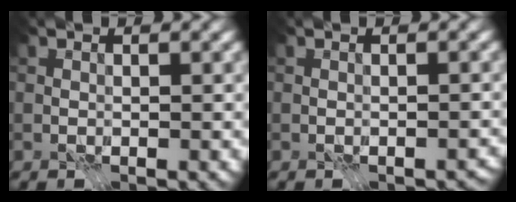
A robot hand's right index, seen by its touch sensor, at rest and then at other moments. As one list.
[{"total": 0.7, "force": [-0.5, 0.4, 0.3], "torque": [-0.001, -0.008, -0.001]}]